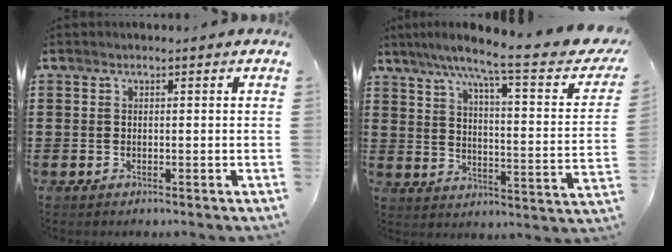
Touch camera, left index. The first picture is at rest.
{"total": 8.9, "force": [6.4, -0.2, 6.2], "torque": [-0.119, -0.052, 0.090]}